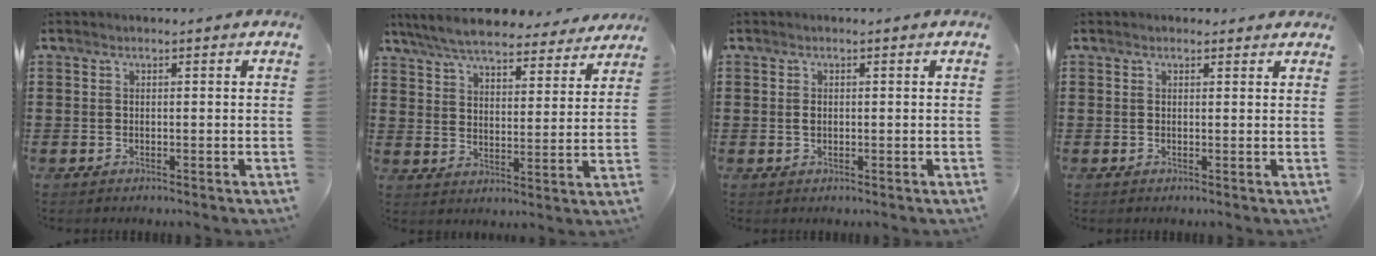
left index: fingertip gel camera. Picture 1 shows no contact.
{"total": 7.5, "force": [7.0, 0.8, 2.4], "torque": [-0.075, -0.035, 0.126]}
{"total": 0.9, "force": [0.0, 0.6, 0.7], "torque": [-0.016, 0.002, -0.001]}
{"total": 1.0, "force": [0.8, 0.5, 0.2], "torque": [-0.005, 0.004, 0.016]}